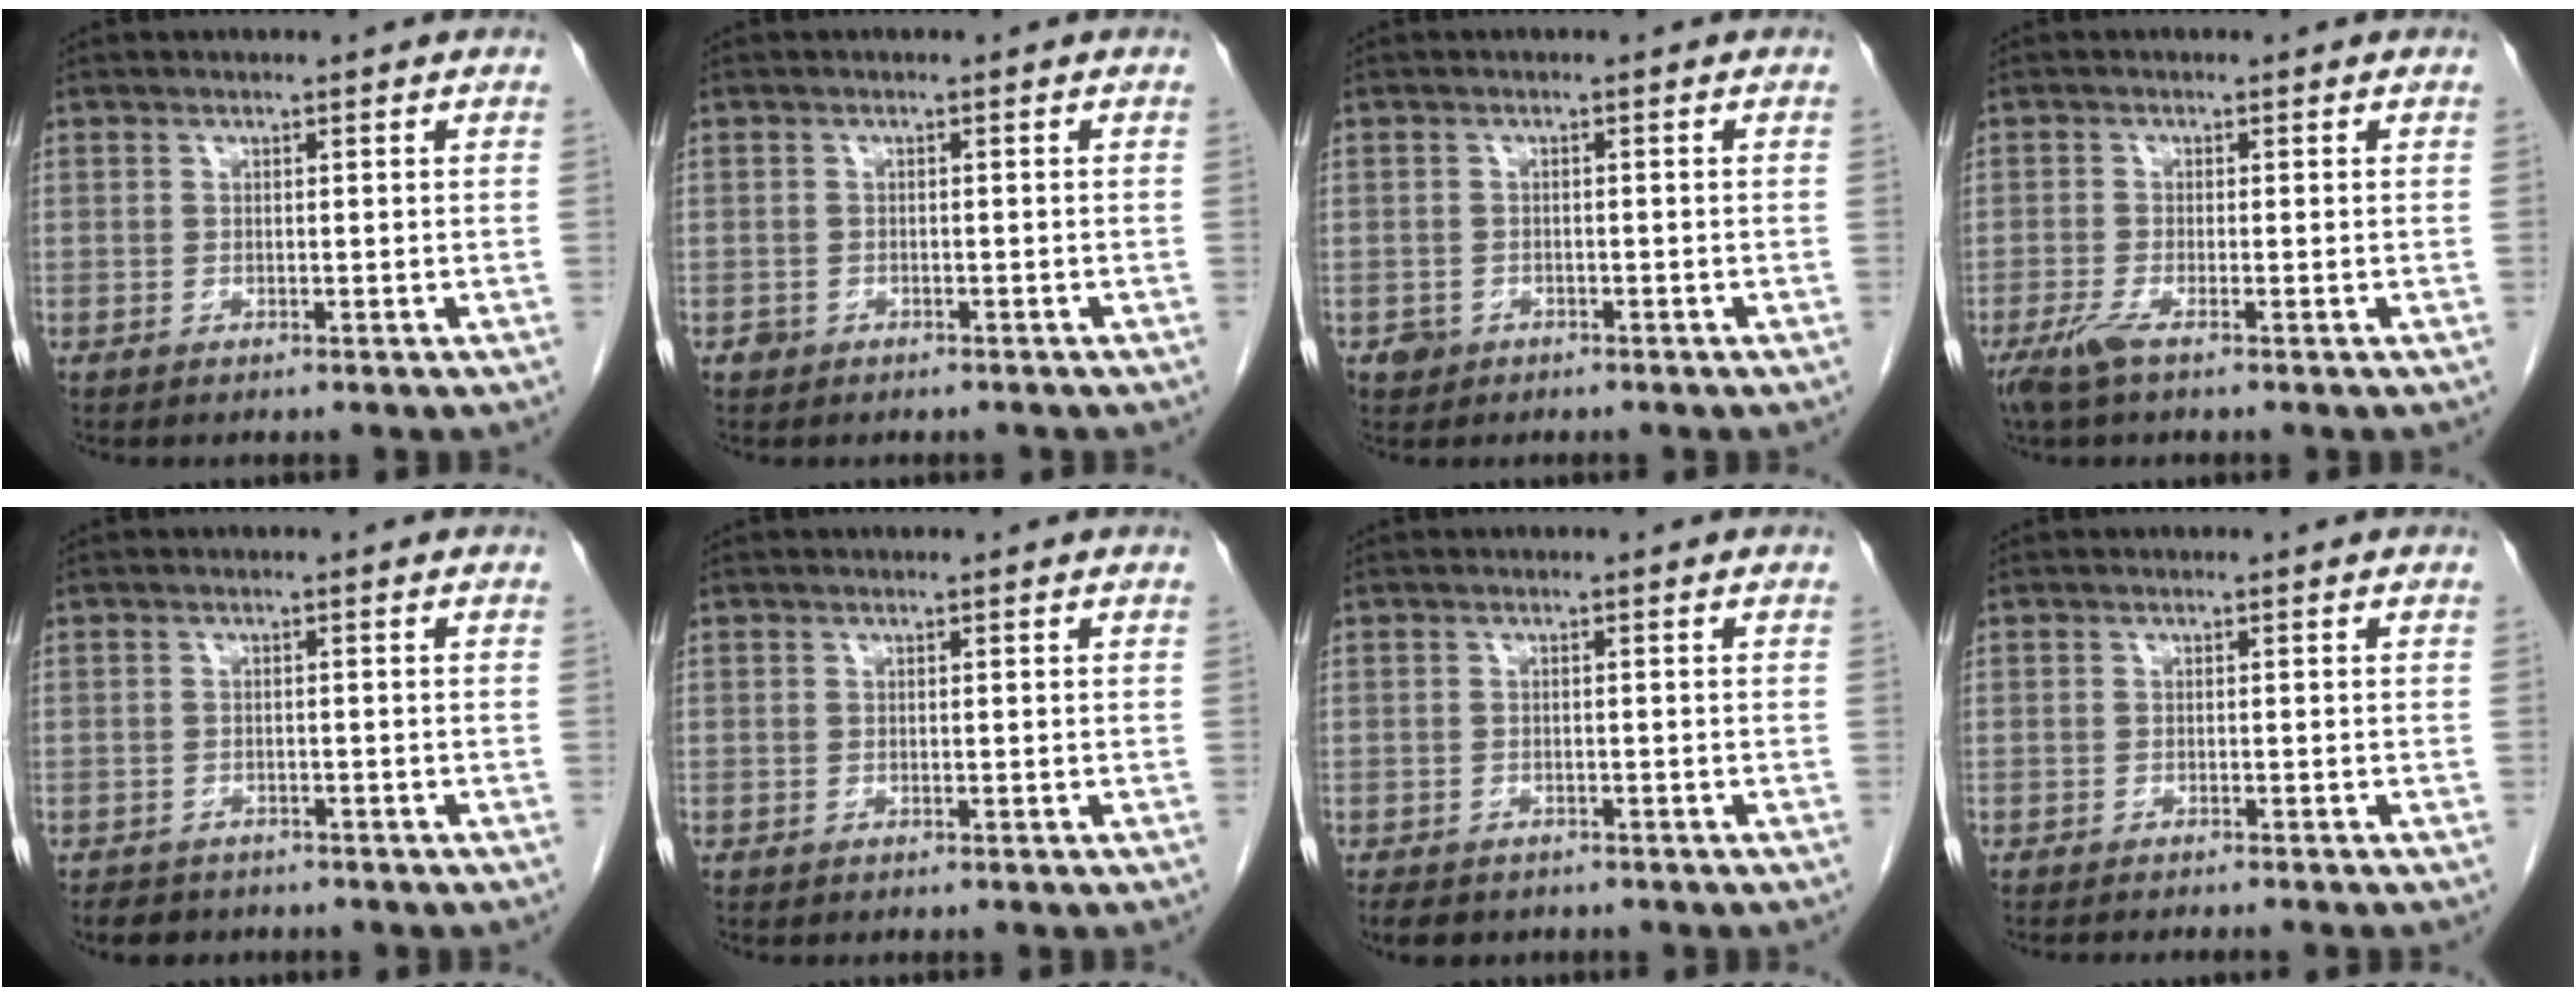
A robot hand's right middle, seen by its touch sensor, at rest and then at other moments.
{"total": 1.2, "force": [-0.8, 1.0, 0.1], "torque": [-0.005, 0.004, -0.009]}
{"total": 1.7, "force": [-0.9, 1.4, 0.1], "torque": [-0.003, 0.007, -0.013]}
{"total": 2.8, "force": [-1.8, 0.1, 2.1], "torque": [-0.050, -0.009, -0.039]}
{"total": 3.8, "force": [-3.1, 2.1, 0.7], "torque": [-0.016, 0.001, -0.040]}
{"total": 0.0}
{"total": 5.5, "force": [-4.4, 2.7, 2.1], "torque": [-0.030, -0.003, -0.053]}
{"total": 4.6, "force": [-4.2, -0.2, 1.9], "torque": [-0.011, -0.005, -0.055]}